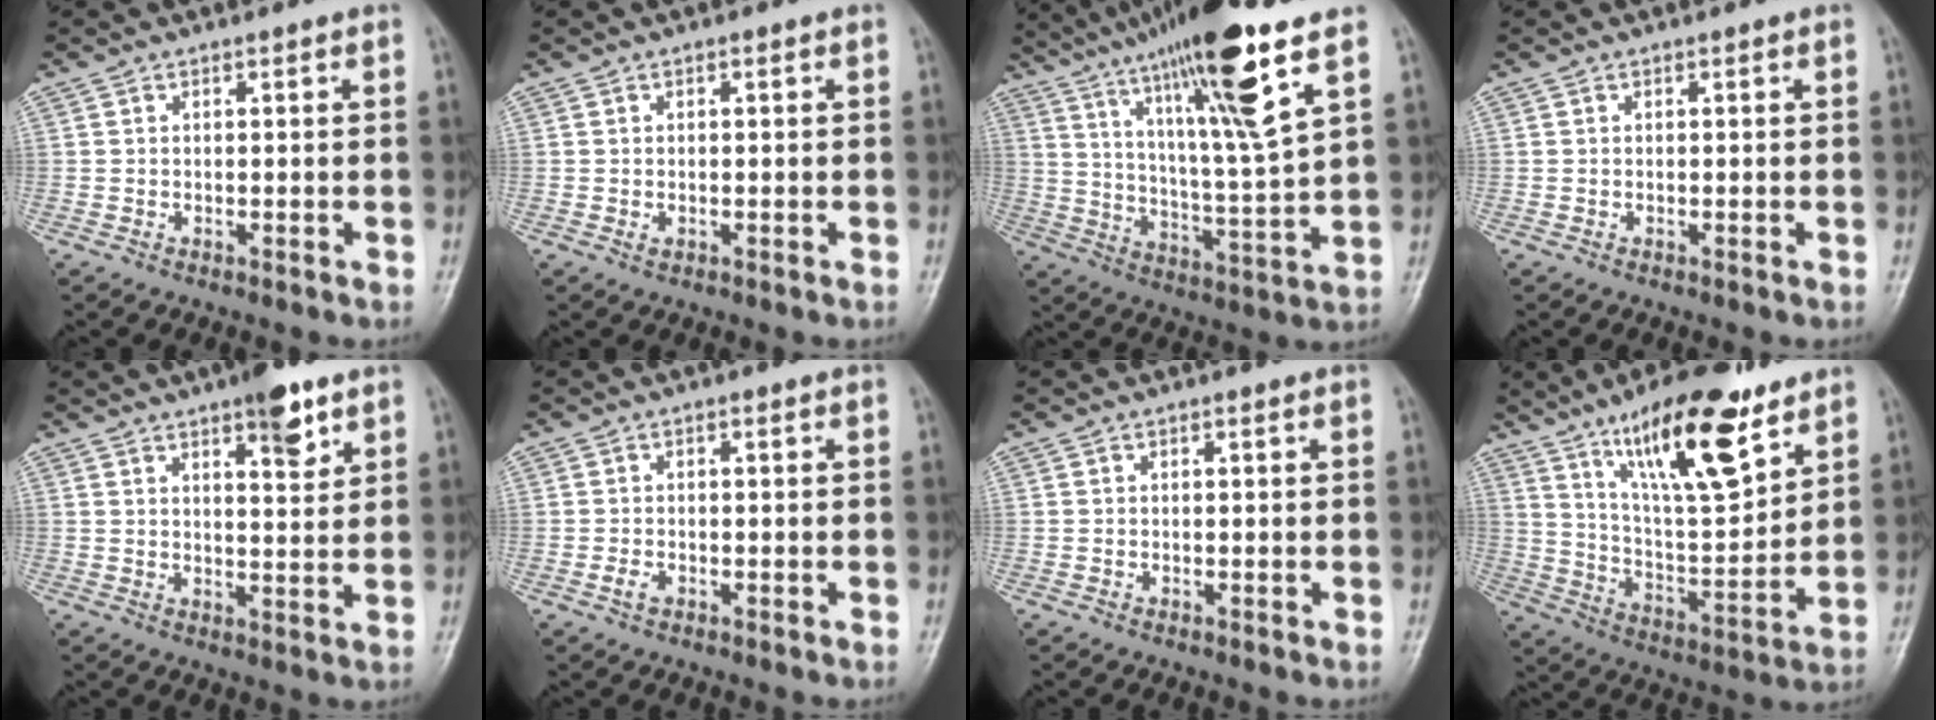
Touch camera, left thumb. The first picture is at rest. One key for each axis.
{"total": 1.2, "fx": -0.1, "fy": 0.8, "fz": 0.9, "tx": -0.013, "ty": 0.003, "tz": 0.000}
{"total": 20.7, "fx": 12.4, "fy": 1.5, "fz": 16.5, "tx": -0.271, "ty": -0.047, "tz": 0.211}
{"total": 0.0}
{"total": 7.0, "fx": 4.3, "fy": 2.2, "fz": 5.1, "tx": -0.058, "ty": -0.023, "tz": 0.059}
{"total": 1.7, "fx": -0.7, "fy": 1.1, "fz": 1.1, "tx": -0.021, "ty": 0.003, "tz": -0.016}
{"total": 0.0}
{"total": 19.7, "fx": 12.0, "fy": 6.0, "fz": 14.4, "tx": -0.208, "ty": -0.062, "tz": 0.214}